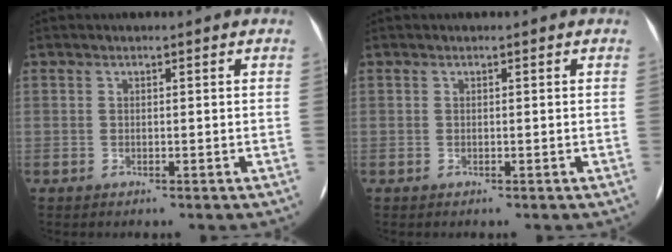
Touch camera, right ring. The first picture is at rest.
{"total": 0.0}